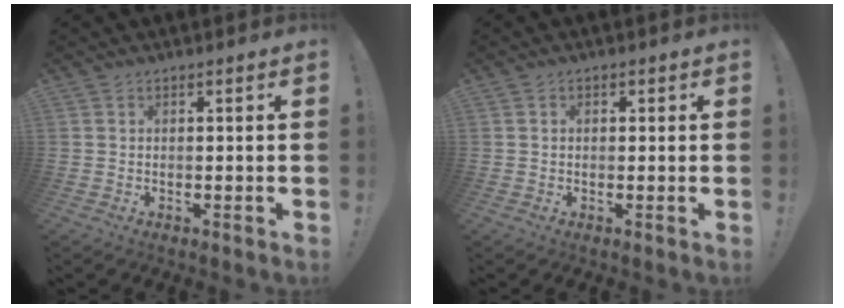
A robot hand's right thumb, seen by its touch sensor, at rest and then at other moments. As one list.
[{"total": 1.0, "force": [0.0, 0.8, 0.6], "torque": [-0.004, 0.001, -0.003]}]